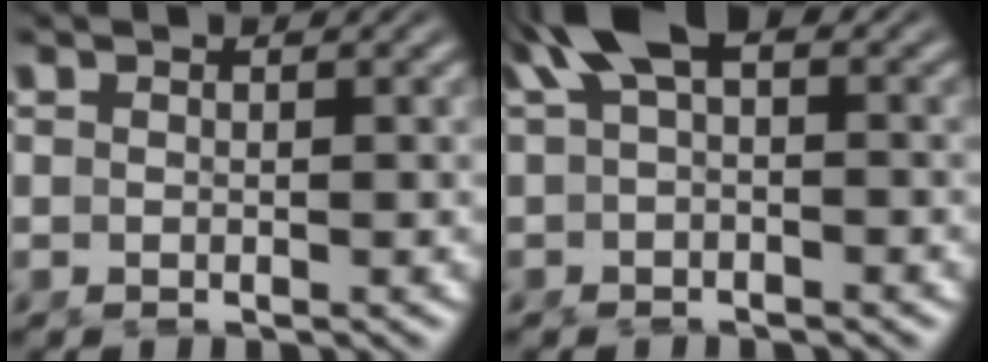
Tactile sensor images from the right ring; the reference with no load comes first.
{"total": 5.2, "force": [1.7, 2.2, 4.4], "torque": [-0.093, 0.004, 0.030]}